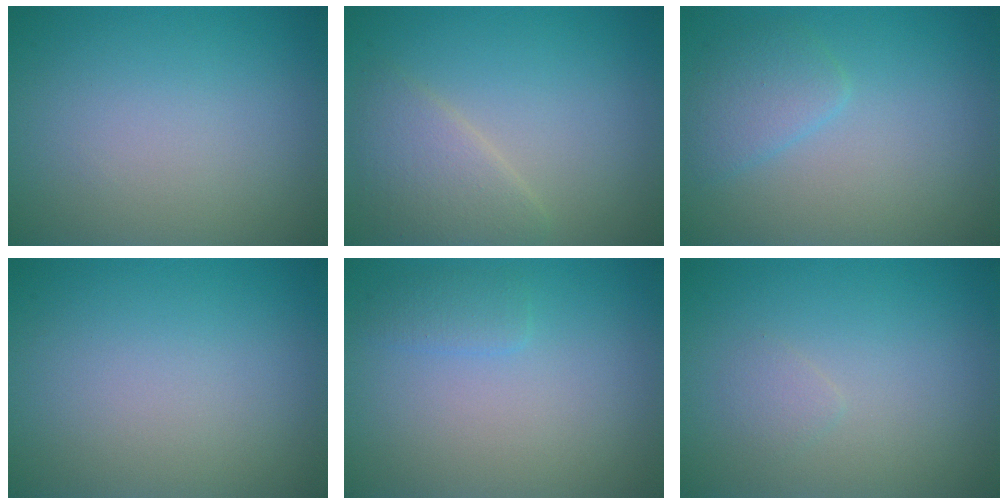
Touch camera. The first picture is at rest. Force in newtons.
{"total": 3.0, "press": 3.0, "slide": 0.1}
{"total": 2.2, "press": 2.2, "slide": 0.1}
{"total": 0.0}
{"total": 1.3, "press": 1.3, "slide": 0.1}
{"total": 0.8, "press": 0.8, "slide": 0.1}